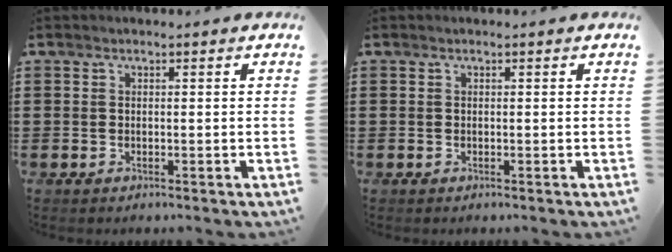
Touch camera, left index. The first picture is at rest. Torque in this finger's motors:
{"motor_torque": [-0.05, -0.08, -0.06, 0.00]}